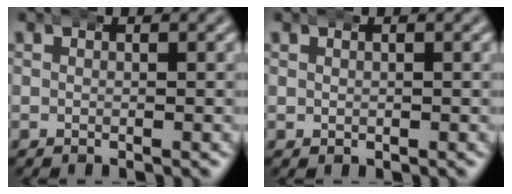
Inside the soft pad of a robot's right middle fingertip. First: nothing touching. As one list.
[{"total": 0.0}]